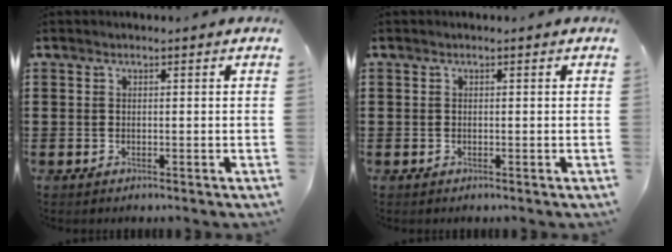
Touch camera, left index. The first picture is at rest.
{"total": 0.0}